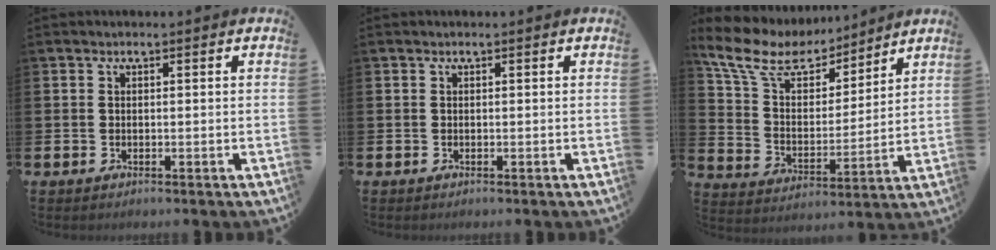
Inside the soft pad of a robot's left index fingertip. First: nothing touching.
{"total": 0.0}
{"total": 10.1, "force": [8.4, 4.3, 3.7], "torque": [-0.120, -0.042, 0.151]}